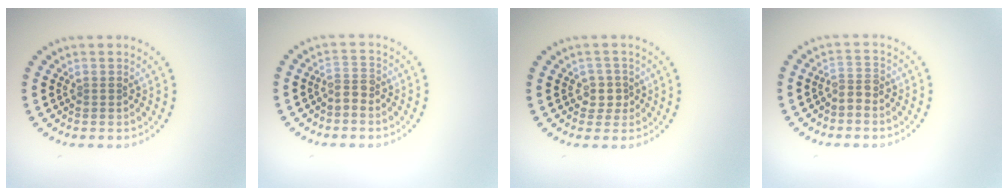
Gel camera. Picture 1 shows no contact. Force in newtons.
{"total": 1.9, "press": 1.5, "slide": 1.2}
{"total": 1.6, "press": 1.4, "slide": 0.9}
{"total": 1.9, "press": 1.3, "slide": 1.3}